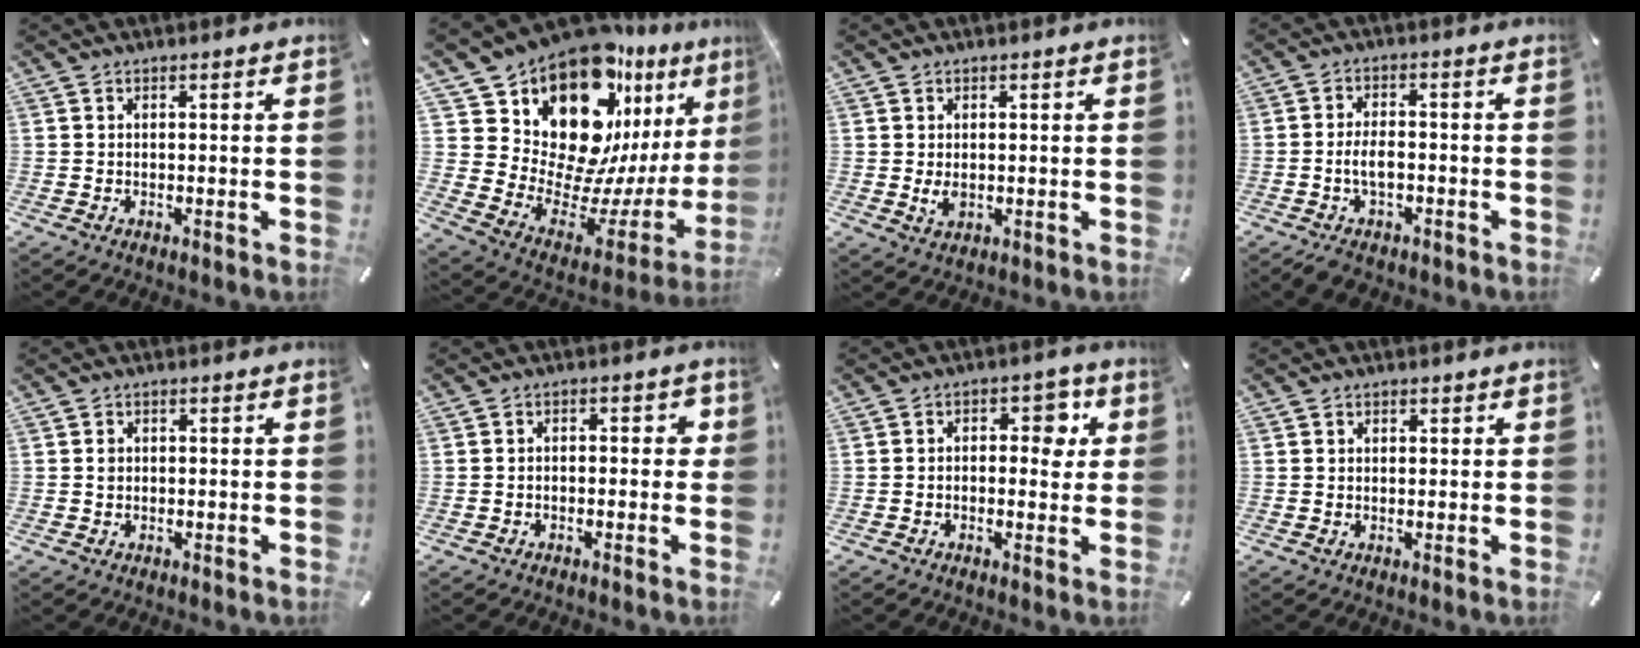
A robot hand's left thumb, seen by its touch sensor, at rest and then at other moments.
{"total": 20.0, "force": [14.5, 10.7, 8.7], "torque": [-0.126, -0.161, 0.262]}
{"total": 2.9, "force": [0.1, 2.3, 1.8], "torque": [-0.032, -0.001, 0.000]}
{"total": 5.4, "force": [-1.8, 3.2, 3.9], "torque": [-0.079, 0.011, -0.035]}
{"total": 1.2, "force": [0.0, 1.1, 0.5], "torque": [-0.002, 0.002, -0.004]}
{"total": 2.7, "force": [-1.1, 1.6, 1.8], "torque": [-0.034, 0.013, -0.025]}
{"total": 6.5, "force": [0.8, 4.3, 4.8], "torque": [-0.050, -0.001, 0.001]}
{"total": 1.5, "force": [0.4, 1.4, 0.2], "torque": [0.003, 0.002, 0.002]}